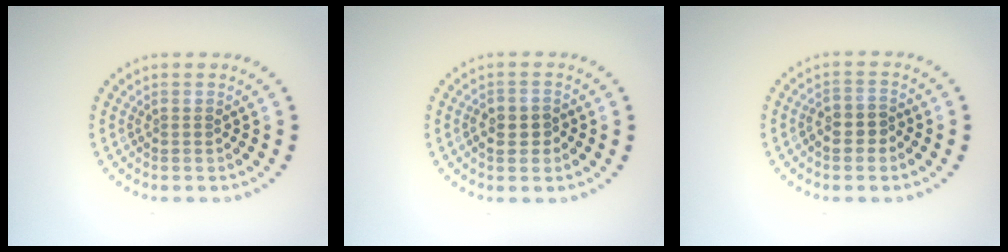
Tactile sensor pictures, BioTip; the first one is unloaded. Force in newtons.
{"total": 2.4, "press": 2.3, "slide": 0.6}
{"total": 2.3, "press": 2.1, "slide": 0.9}